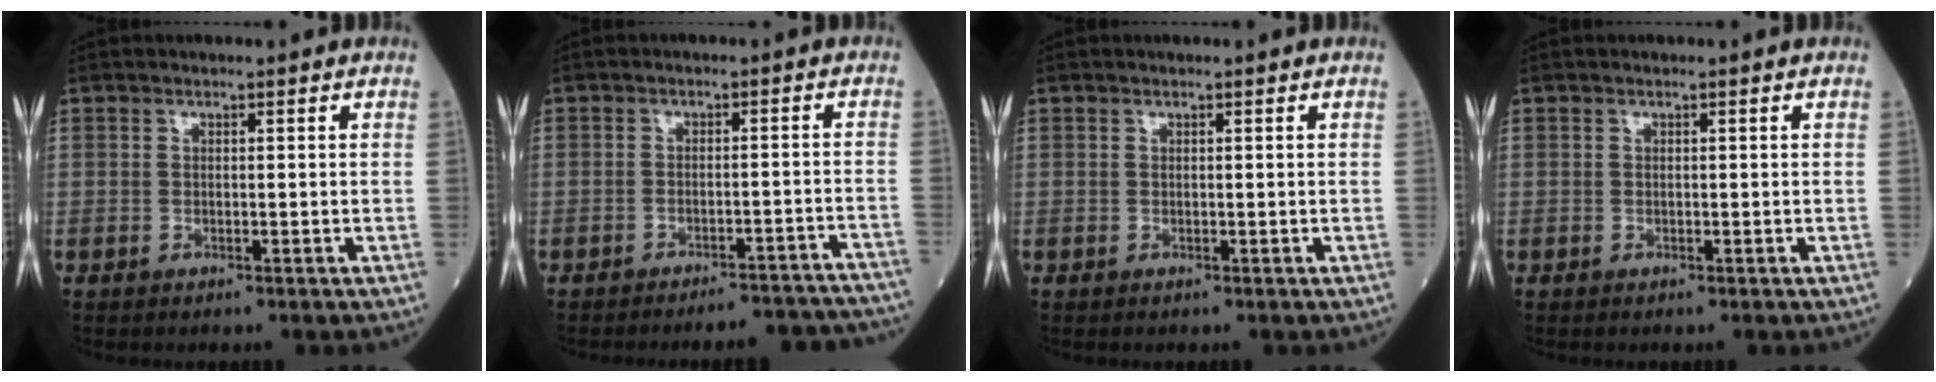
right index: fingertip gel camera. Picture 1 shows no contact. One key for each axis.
{"total": 11.9, "fx": -11.5, "fy": 2.0, "fz": 2.0, "tx": -0.002, "ty": 0.028, "tz": -0.130}
{"total": 0.0}
{"total": 0.0}